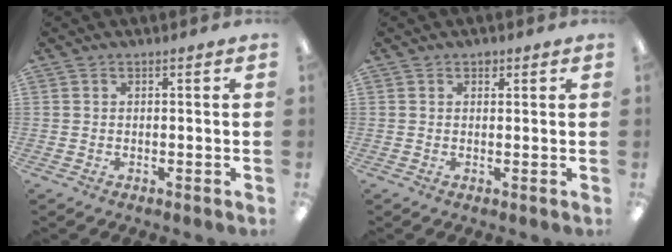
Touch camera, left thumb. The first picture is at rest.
{"total": 1.3, "force": [1.0, 0.7, 0.5], "torque": [-0.003, -0.002, 0.016]}